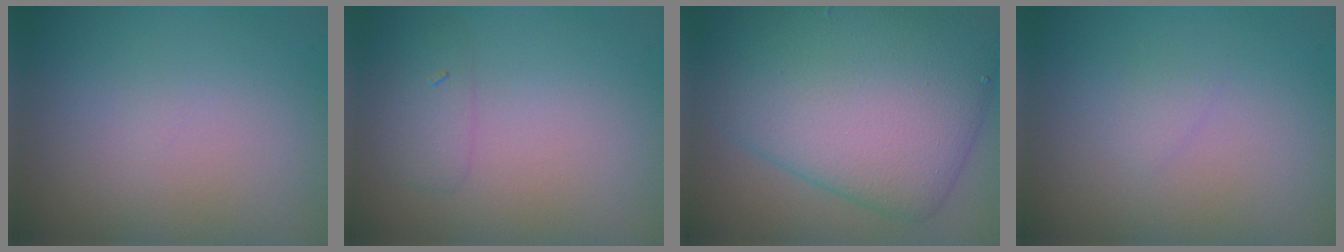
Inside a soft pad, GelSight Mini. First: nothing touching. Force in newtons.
{"total": 1.5, "press": 1.5, "slide": 0.0}
{"total": 11.1, "press": 11.1, "slide": 0.2}
{"total": 0.7, "press": 0.7, "slide": 0.1}